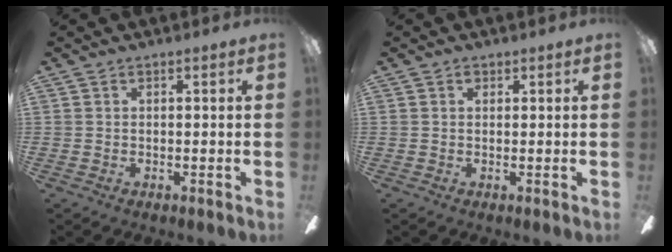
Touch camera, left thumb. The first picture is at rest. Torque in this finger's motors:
{"motor_torque": [0.18, 0.21, 0.34, -0.04, -0.01]}